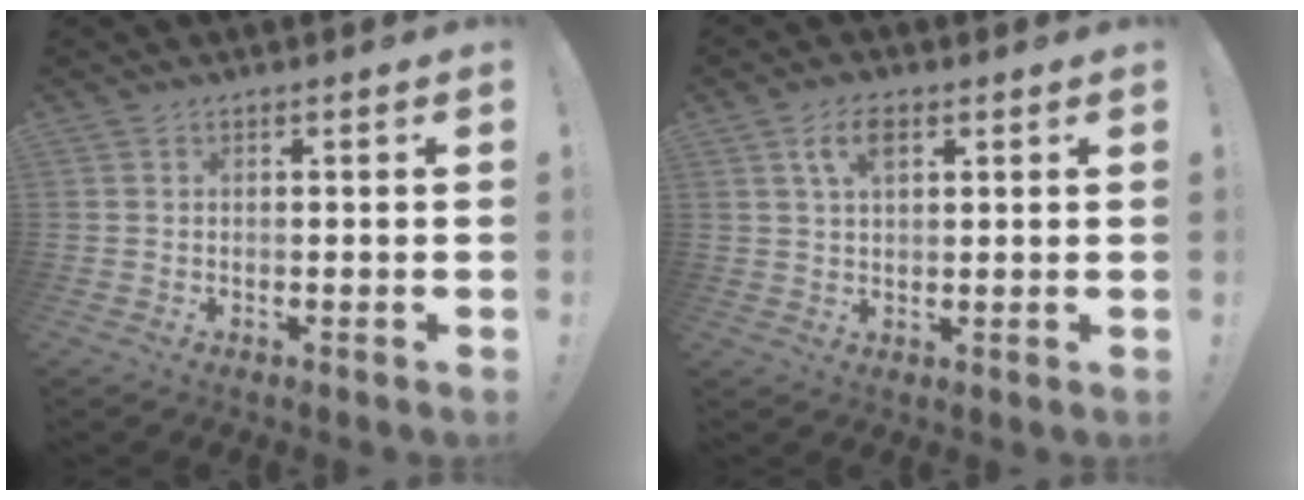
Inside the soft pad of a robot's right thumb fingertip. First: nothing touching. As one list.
[{"total": 5.8, "force": [2.5, 2.9, 4.4], "torque": [-0.078, 0.002, 0.044]}]